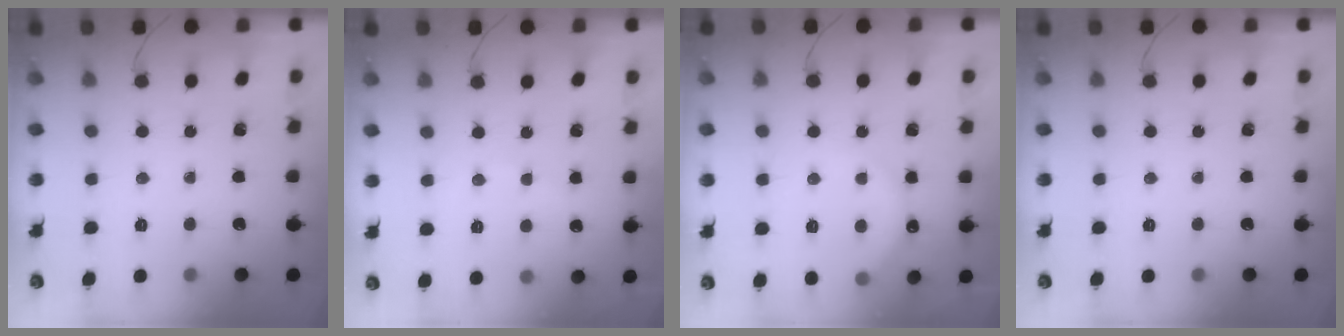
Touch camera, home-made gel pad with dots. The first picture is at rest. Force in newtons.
{"total": 4.3, "press": 4.2, "slide": 0.8}
{"total": 6.9, "press": 6.8, "slide": 1.4}
{"total": 0.0}